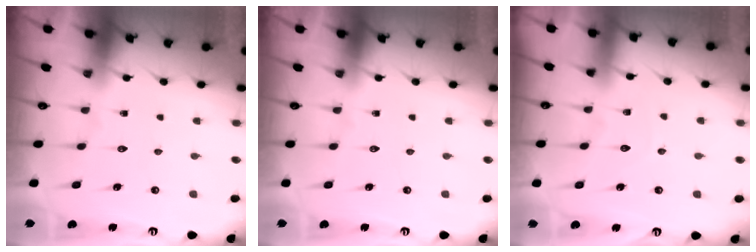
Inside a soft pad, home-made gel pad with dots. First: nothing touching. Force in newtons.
{"total": 0.0}
{"total": 3.7, "press": 3.7, "slide": 0.2}